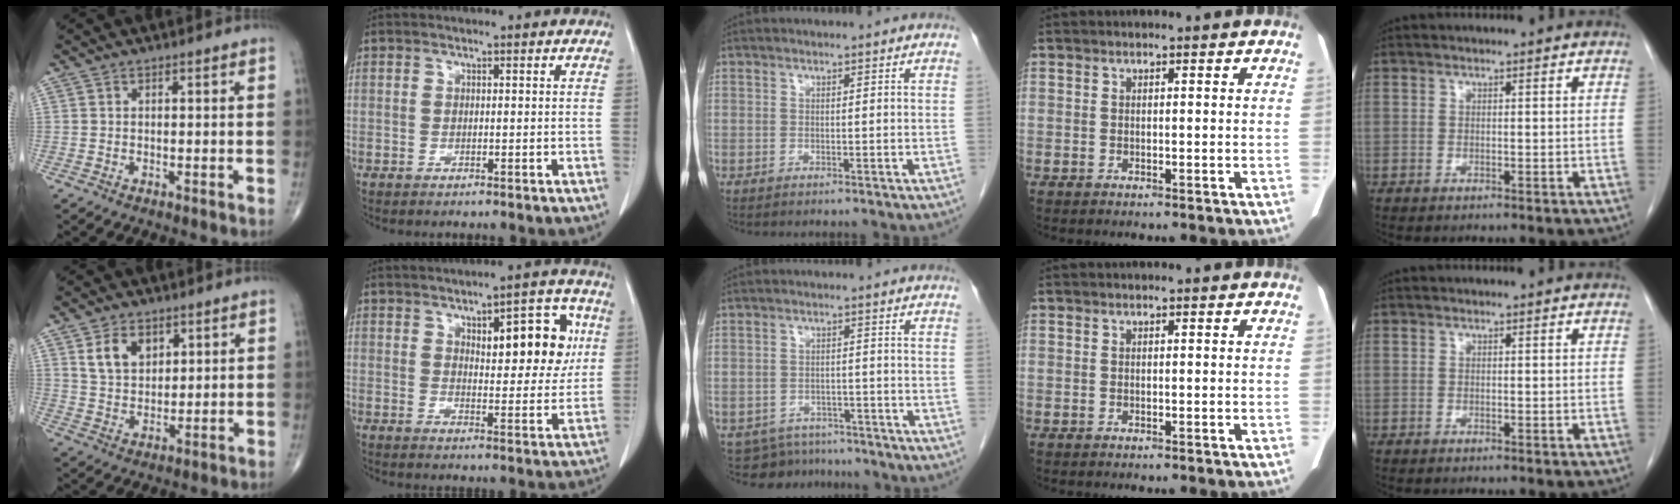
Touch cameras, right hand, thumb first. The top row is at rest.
{"thumb": {"total": 7.3, "force": [3.4, 4.9, 4.3], "torque": [-0.057, -0.020, 0.067]}, "index": {"total": 10.8, "force": [3.7, 3.9, 9.4], "torque": [-0.119, 0.016, 0.053]}, "middle": {"total": 7.4, "force": [-6.7, 3.1, -0.5], "torque": [0.014, 0.017, -0.085]}}